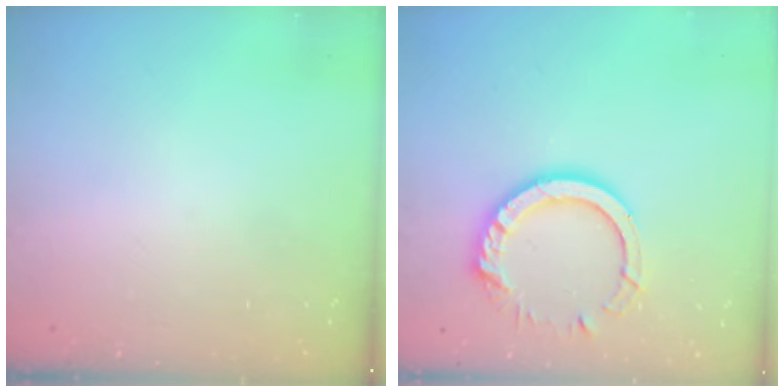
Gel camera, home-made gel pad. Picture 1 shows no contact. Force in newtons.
{"total": 13.0, "press": 12.9, "slide": 1.2}